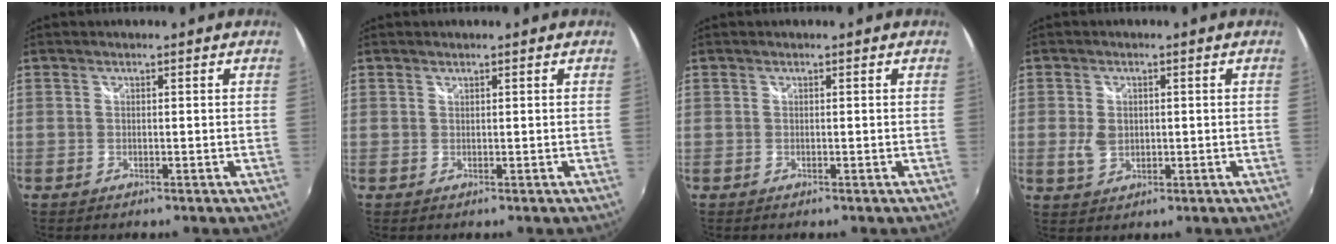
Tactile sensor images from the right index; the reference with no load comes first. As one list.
[{"total": 0.0}, {"total": 0.0}, {"total": 3.9, "force": [-0.1, 2.9, 2.5], "torque": [-0.053, 0.000, 0.000]}]